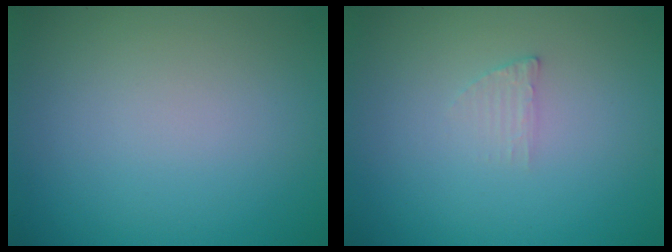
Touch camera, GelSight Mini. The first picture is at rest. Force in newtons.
{"total": 1.0, "press": 1.0, "slide": 0.2}